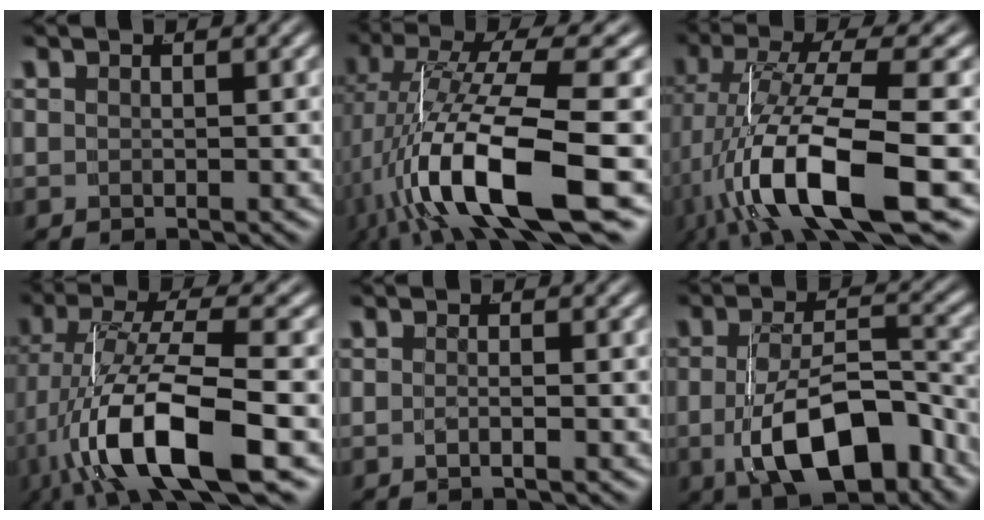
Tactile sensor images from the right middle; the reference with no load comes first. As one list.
[{"total": 11.2, "force": [-2.4, 3.7, 10.3], "torque": [-0.187, -0.013, -0.023]}, {"total": 10.2, "force": [-2.2, 3.5, 9.3], "torque": [-0.178, -0.019, -0.020]}, {"total": 9.3, "force": [-2.1, 3.4, 8.4], "torque": [-0.171, -0.020, -0.019]}, {"total": 1.1, "force": [-0.9, -0.5, 0.5], "torque": [-0.015, -0.005, -0.012]}, {"total": 8.9, "force": [-3.7, 4.1, 7.0], "torque": [-0.111, -0.018, -0.046]}]